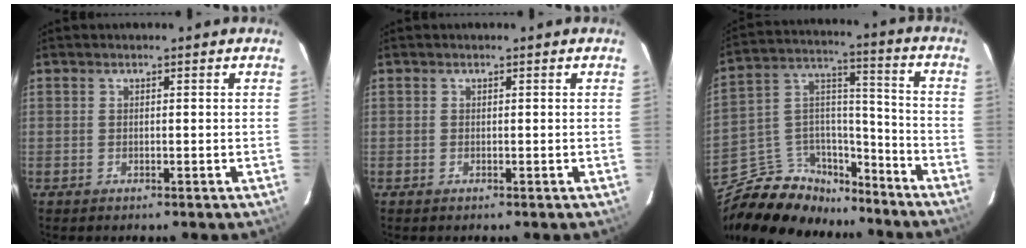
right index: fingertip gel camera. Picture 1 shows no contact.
{"total": 0.0}
{"total": 18.1, "force": [-13.8, 9.8, 6.3], "torque": [-0.150, 0.067, -0.215]}